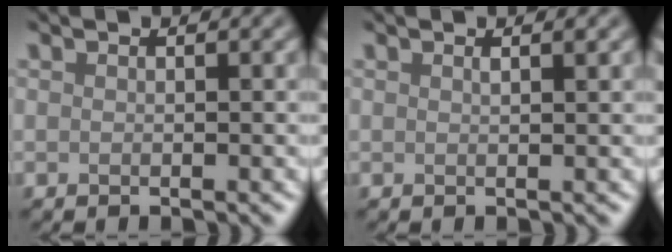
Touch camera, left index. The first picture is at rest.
{"total": 0.7, "force": [0.5, 0.1, 0.6], "torque": [-0.007, 0.000, 0.006]}